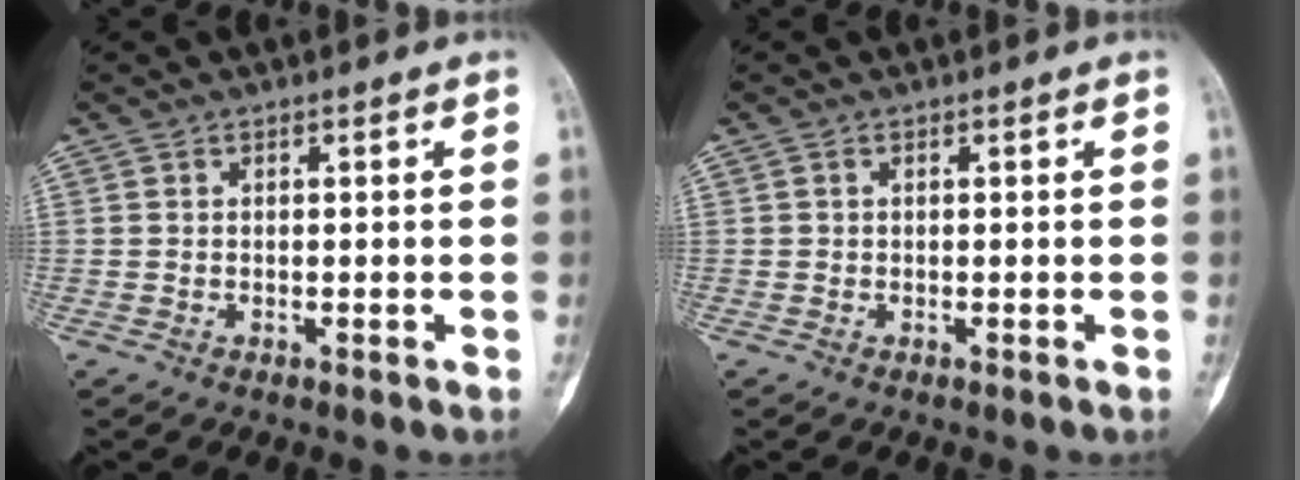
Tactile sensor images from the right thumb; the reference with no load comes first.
{"total": 0.0}